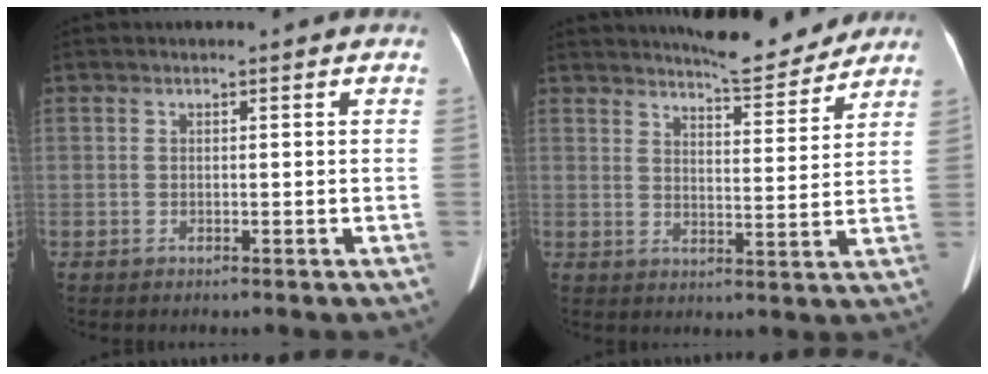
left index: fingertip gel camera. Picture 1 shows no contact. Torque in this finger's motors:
{"motor_torque": [0.30, -1.55, 0.02, -0.08]}